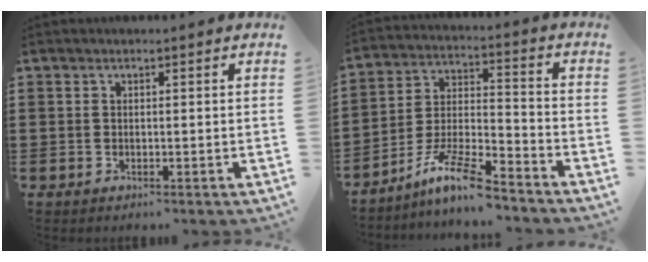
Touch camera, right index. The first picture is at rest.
{"total": 10.5, "force": [-8.4, 1.4, 6.1], "torque": [-0.122, 0.011, -0.164]}